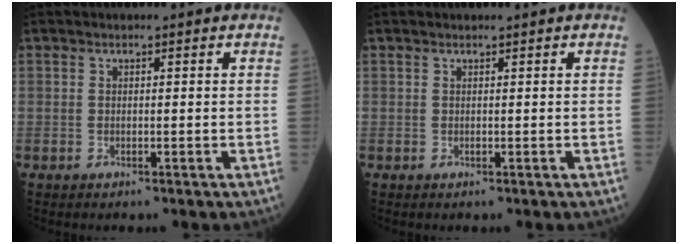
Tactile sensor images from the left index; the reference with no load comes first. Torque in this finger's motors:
{"motor_torque": [0.02, 0.01, -0.02, -0.01]}